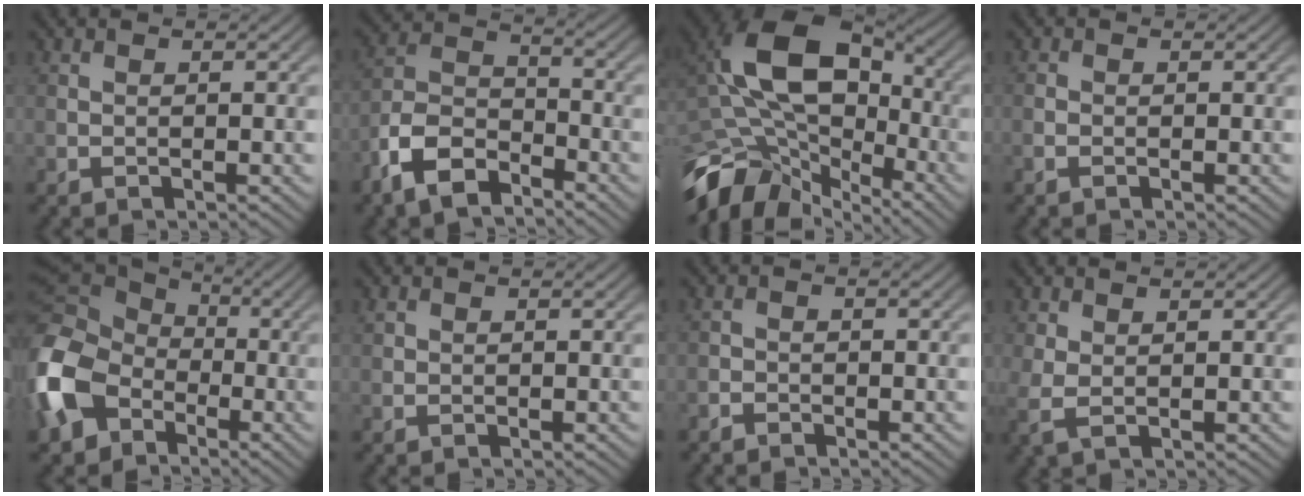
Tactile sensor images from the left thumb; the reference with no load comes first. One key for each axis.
{"total": 8.5, "fx": -5.8, "fy": 4.0, "fz": 4.8, "tx": -0.099, "ty": -0.005, "tz": -0.132}
{"total": 14.9, "fx": -4.8, "fy": 9.6, "fz": 10.3, "tx": -0.207, "ty": 0.005, "tz": -0.104}
{"total": 1.0, "fx": -0.5, "fy": 0.7, "fz": 0.5, "tx": -0.013, "ty": 0.000, "tz": -0.012}
{"total": 15.2, "fx": -4.6, "fy": 11.6, "fz": 8.6, "tx": -0.270, "ty": -0.036, "tz": -0.105}
{"total": 0.8, "fx": 0.3, "fy": 0.6, "fz": 0.3, "tx": -0.007, "ty": 0.000, "tz": 0.008}
{"total": 1.4, "fx": -1.1, "fy": 0.7, "fz": 0.3, "tx": -0.003, "ty": 0.000, "tz": -0.026}
{"total": 2.4, "fx": 0.9, "fy": 1.3, "fz": 1.9, "tx": -0.059, "ty": -0.002, "tz": 0.017}